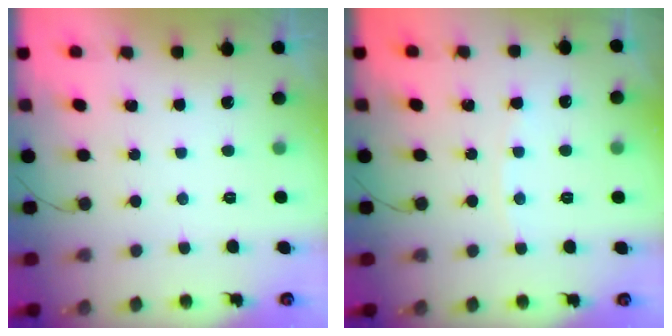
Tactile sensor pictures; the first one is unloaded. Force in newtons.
{"total": 3.4, "press": 3.4, "slide": 0.4}